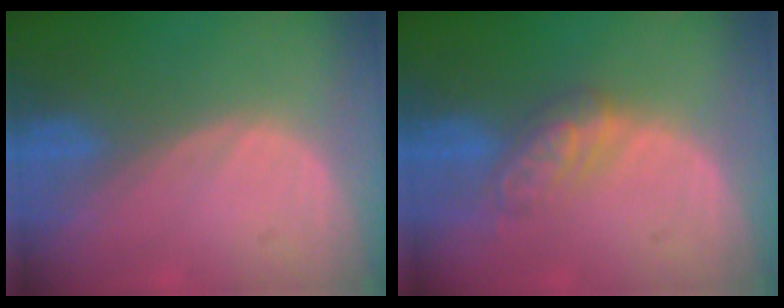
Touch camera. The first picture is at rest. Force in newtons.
{"total": 4.6, "press": 4.6, "slide": 0.0}